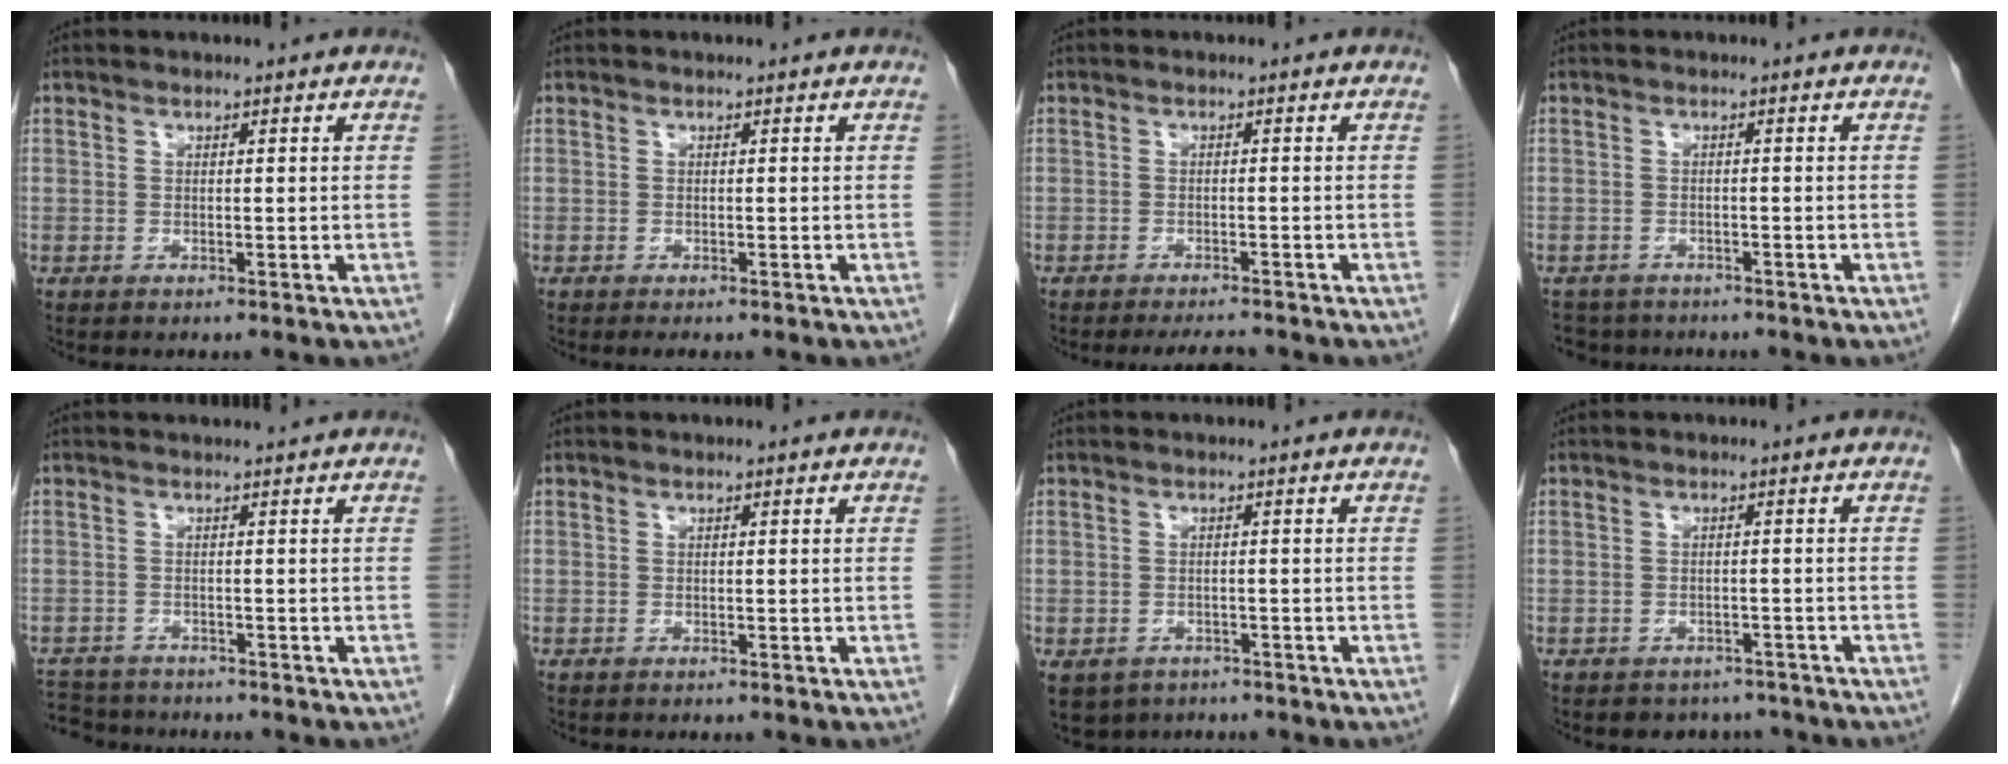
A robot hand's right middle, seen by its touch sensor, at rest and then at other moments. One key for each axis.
{"total": 1.3, "fx": -1.0, "fy": 0.4, "fz": 0.6, "tx": -0.008, "ty": -0.003, "tz": -0.012}
{"total": 3.3, "fx": -3.1, "fy": 0.3, "fz": 1.0, "tx": -0.018, "ty": -0.010, "tz": -0.047}
{"total": 4.4, "fx": -3.9, "fy": 2.0, "fz": 0.2, "tx": 0.000, "ty": -0.002, "tz": -0.057}
{"total": 5.4, "fx": -4.4, "fy": 2.1, "fz": 2.4, "tx": -0.041, "ty": 0.021, "tz": -0.062}
{"total": 0.0}
{"total": 9.4, "fx": -6.1, "fy": 6.5, "fz": 3.2, "tx": -0.087, "ty": -0.010, "tz": -0.074}
{"total": 4.2, "fx": -3.6, "fy": 2.2, "fz": -0.1, "tx": 0.006, "ty": 0.009, "tz": -0.047}